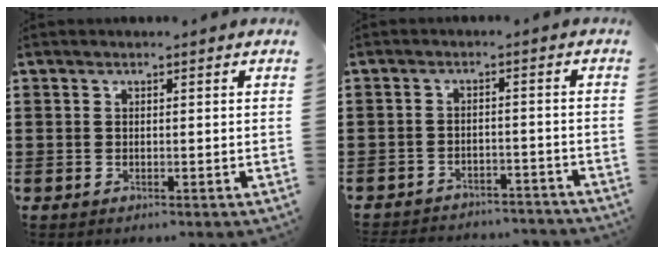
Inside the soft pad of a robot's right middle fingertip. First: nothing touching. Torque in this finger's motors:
{"motor_torque": [0.80, -0.53, 0.74, 0.18]}